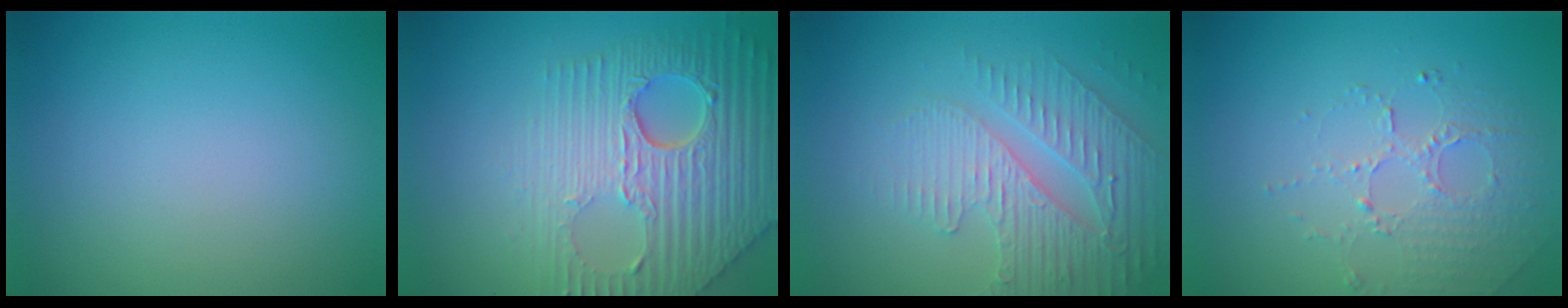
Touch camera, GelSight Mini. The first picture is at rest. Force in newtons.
{"total": 8.4, "press": 6.1, "slide": 5.8}
{"total": 3.9, "press": 3.7, "slide": 1.2}
{"total": 1.9, "press": 1.5, "slide": 1.1}